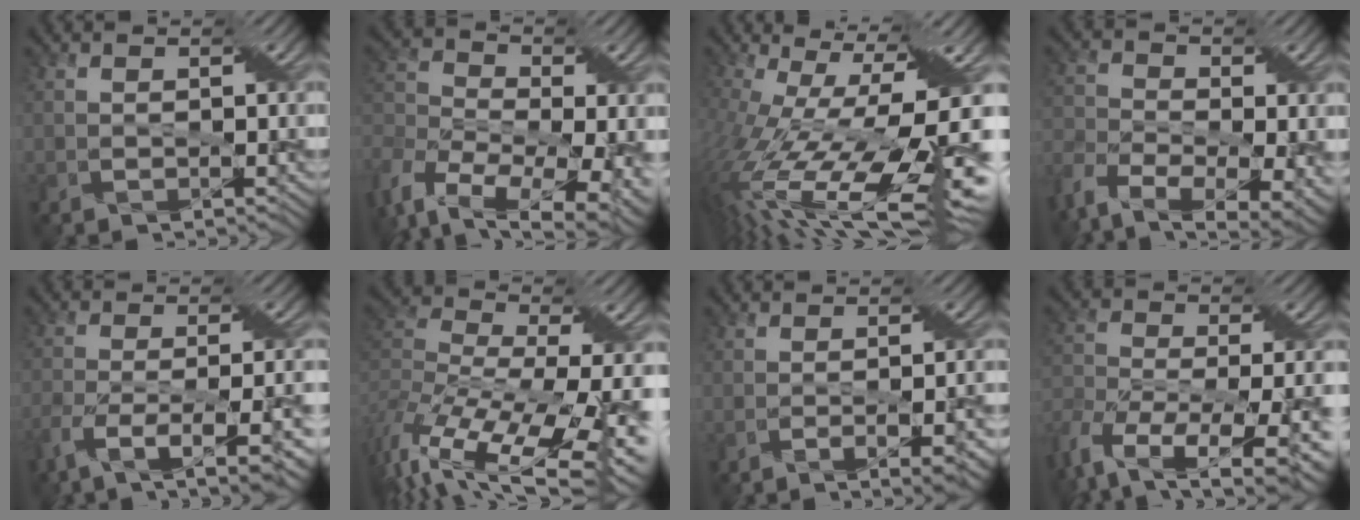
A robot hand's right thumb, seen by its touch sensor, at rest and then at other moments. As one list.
[{"total": 13.4, "force": [-3.9, 8.3, 9.8], "torque": [-0.236, -0.020, -0.037]}, {"total": 18.7, "force": [-2.6, 6.1, 17.4], "torque": [-0.315, -0.045, -0.023]}, {"total": 11.4, "force": [-6.2, 5.8, 7.6], "torque": [-0.188, -0.026, -0.112]}, {"total": 10.9, "force": [-6.1, 3.4, 8.3], "torque": [-0.160, -0.011, -0.105]}, {"total": 17.1, "force": [-8.0, 7.0, 13.4], "torque": [-0.279, -0.006, -0.109]}, {"total": 6.8, "force": [-3.9, 1.2, 5.5], "torque": [-0.082, 0.009, -0.055]}, {"total": 12.4, "force": [-6.6, 5.9, 8.7], "torque": [-0.215, -0.018, -0.104]}]